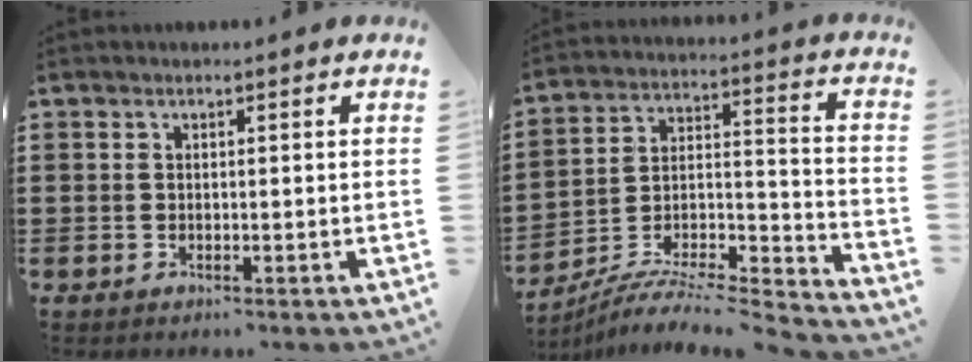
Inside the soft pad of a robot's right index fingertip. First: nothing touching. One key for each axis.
{"total": 6.9, "fx": -6.3, "fy": 0.9, "fz": 2.5, "tx": -0.043, "ty": -0.003, "tz": -0.131}